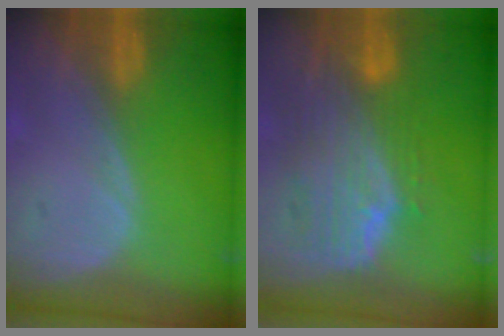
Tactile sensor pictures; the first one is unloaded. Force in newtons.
{"total": 9.9, "press": 8.8, "slide": 4.5}